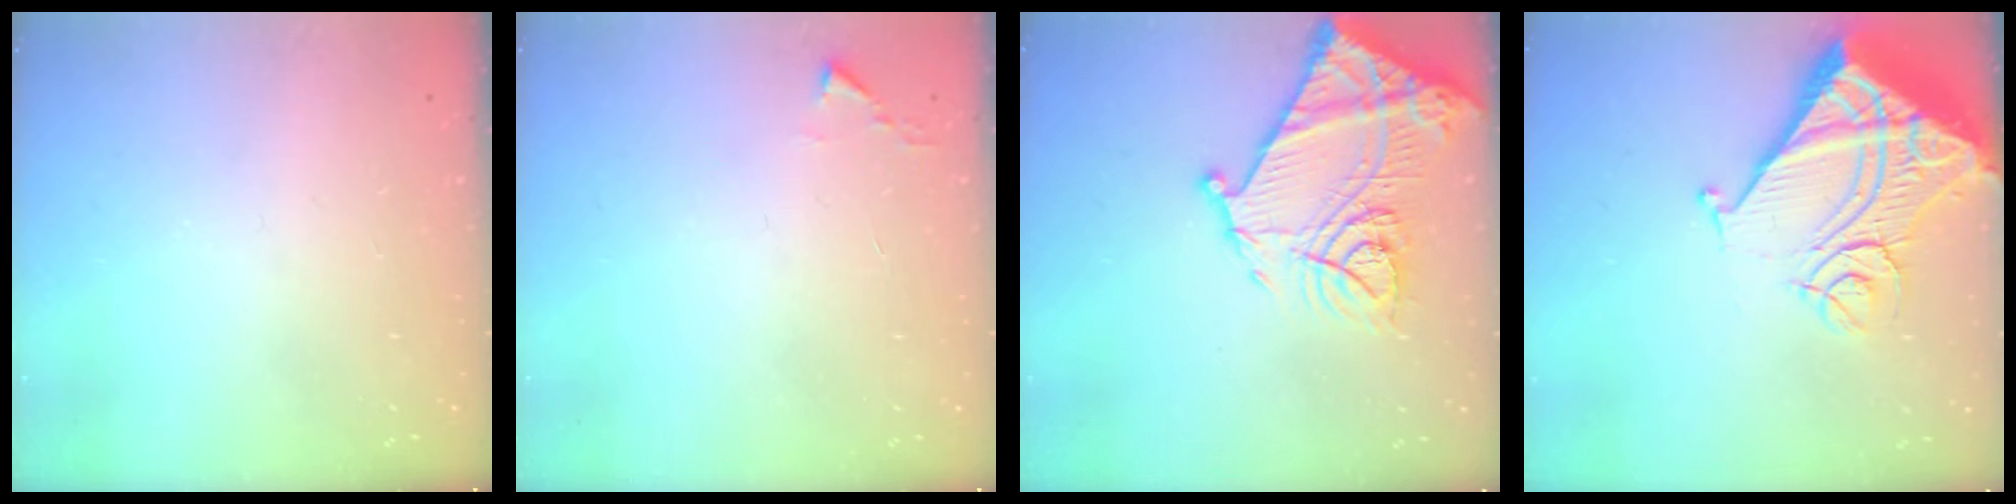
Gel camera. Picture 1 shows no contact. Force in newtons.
{"total": 2.4, "press": 2.4, "slide": 0.3}
{"total": 22.6, "press": 22.5, "slide": 2.0}
{"total": 20.9, "press": 20.7, "slide": 2.6}